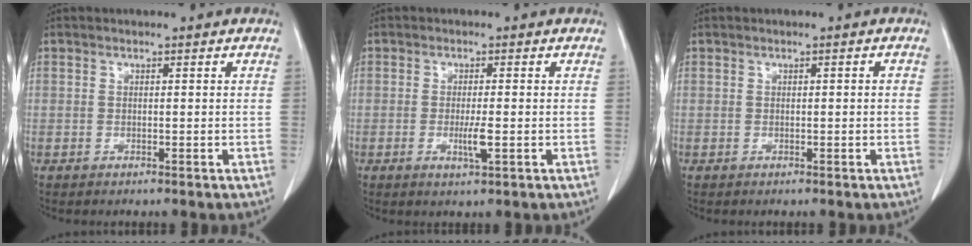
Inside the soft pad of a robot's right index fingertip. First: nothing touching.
{"total": 2.9, "force": [-0.7, 0.1, 2.8], "torque": [-0.054, -0.006, -0.010]}
{"total": 0.7, "force": [0.0, 0.2, 0.7], "torque": [-0.012, 0.001, 0.001]}